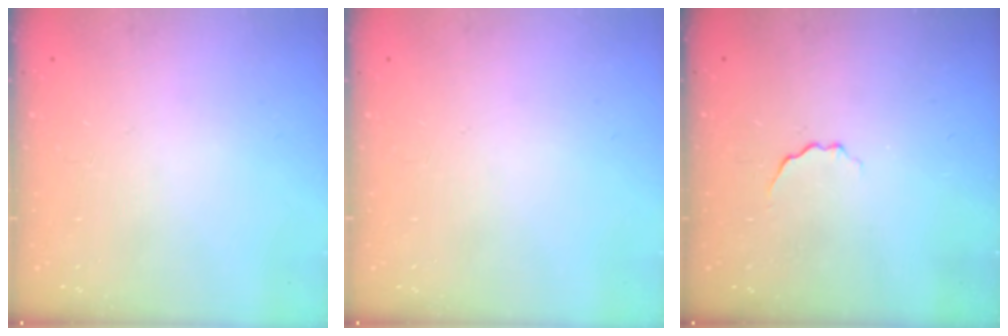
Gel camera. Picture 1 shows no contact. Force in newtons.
{"total": 0.0}
{"total": 3.0, "press": 2.9, "slide": 0.7}